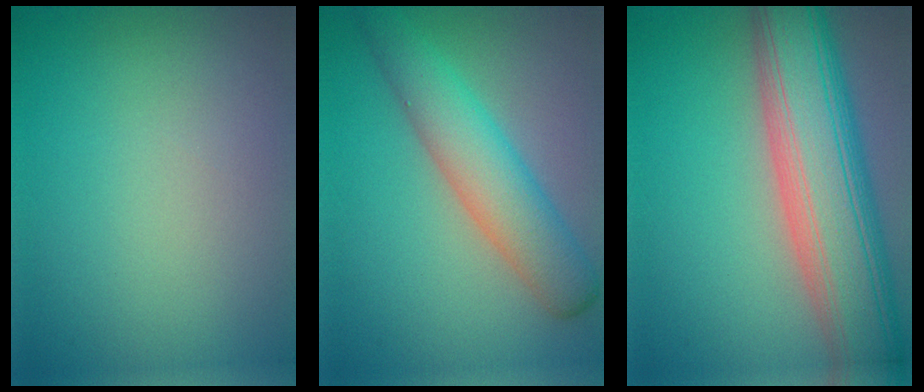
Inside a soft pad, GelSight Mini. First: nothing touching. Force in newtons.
{"total": 5.5, "press": 5.5, "slide": 0.1}
{"total": 11.5, "press": 11.5, "slide": 0.6}